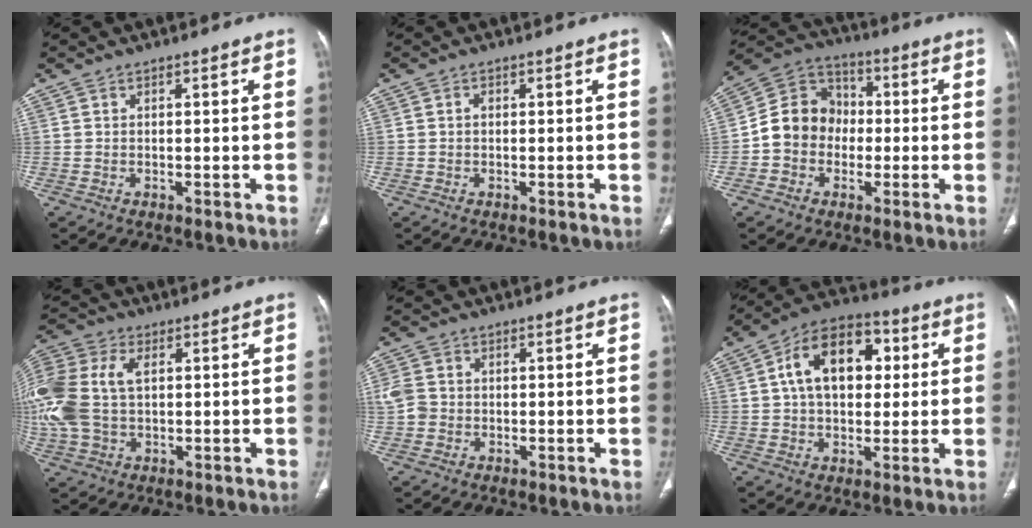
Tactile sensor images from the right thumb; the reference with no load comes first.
{"total": 0.6, "force": [0.0, 0.4, 0.5], "torque": [-0.007, -0.002, -0.003]}
{"total": 11.1, "force": [-1.5, 9.8, 5.2], "torque": [-0.068, 0.036, -0.039]}
{"total": 16.7, "force": [1.8, 10.9, 12.5], "torque": [-0.327, 0.014, 0.037]}
{"total": 4.0, "force": [-0.2, 3.5, 2.1], "torque": [-0.046, 0.008, -0.004]}
{"total": 15.7, "force": [3.3, 10.2, 11.5], "torque": [-0.153, 0.014, 0.045]}